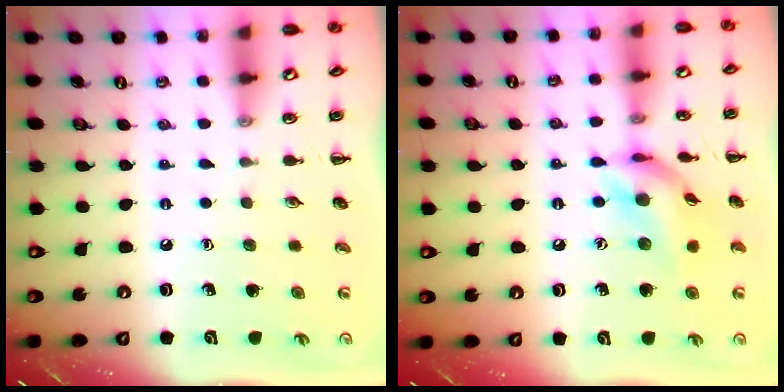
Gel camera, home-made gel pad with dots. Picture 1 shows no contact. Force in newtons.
{"total": 13.2, "press": 13.0, "slide": 2.0}